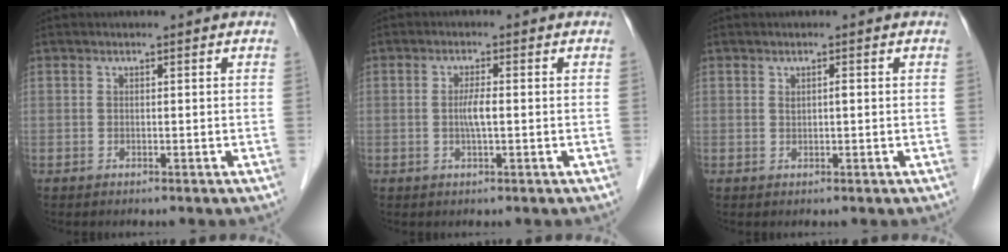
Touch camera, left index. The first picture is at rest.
{"total": 2.5, "force": [-0.4, 0.2, 2.5], "torque": [-0.049, -0.004, -0.007]}
{"total": 0.8, "force": [0.1, 0.2, 0.8], "torque": [-0.016, 0.001, 0.002]}